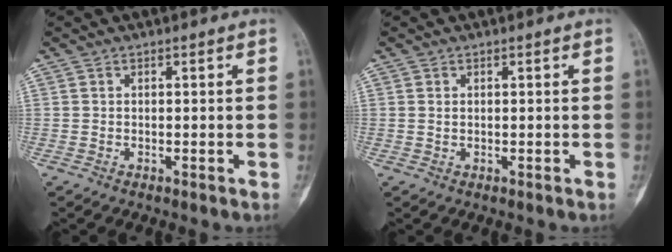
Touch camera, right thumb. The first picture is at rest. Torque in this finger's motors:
{"motor_torque": [-0.56, -0.12, 0.21, -0.10, -0.03]}